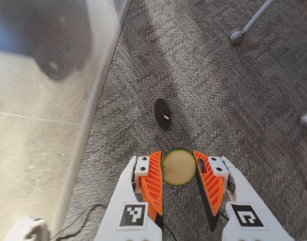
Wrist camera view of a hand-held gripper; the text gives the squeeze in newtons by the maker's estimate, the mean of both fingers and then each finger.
{"total": 12.3, "left": 12.6, "right": 12.0}